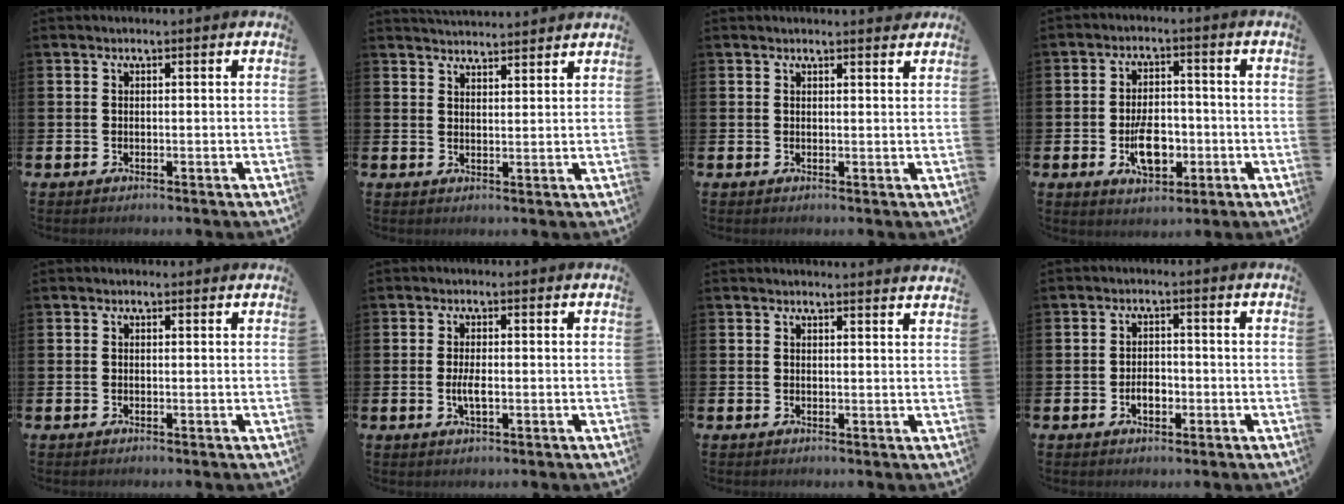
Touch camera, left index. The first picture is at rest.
{"total": 3.4, "force": [3.4, 0.1, 0.0], "torque": [-0.008, -0.020, 0.063]}
{"total": 1.3, "force": [1.3, 0.0, 0.1], "torque": [0.005, -0.006, 0.022]}
{"total": 6.4, "force": [-1.7, 3.5, 5.0], "torque": [-0.084, 0.007, -0.032]}
{"total": 0.0}
{"total": 2.6, "force": [-0.3, 0.9, 2.4], "torque": [-0.044, -0.001, -0.005]}
{"total": 1.5, "force": [1.5, -0.2, -0.1], "torque": [0.003, -0.012, 0.026]}
{"total": 2.7, "force": [-0.9, 1.7, 1.9], "torque": [-0.029, 0.000, -0.021]}